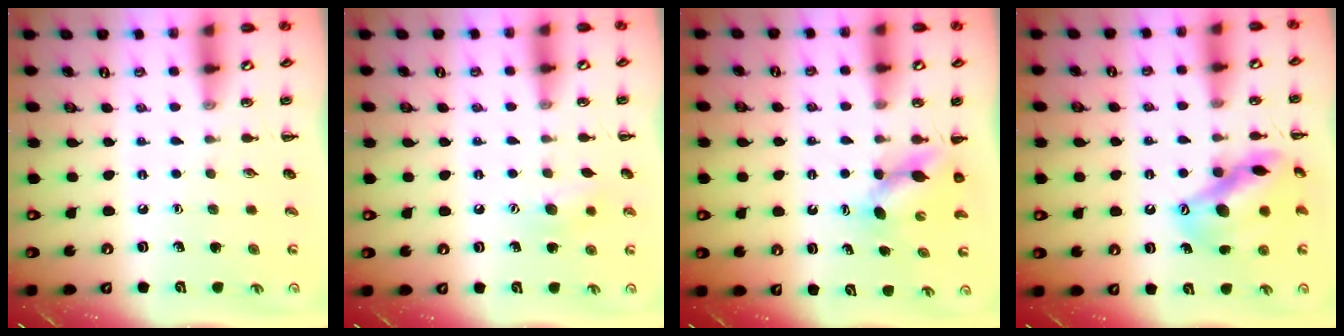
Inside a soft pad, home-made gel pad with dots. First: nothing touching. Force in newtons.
{"total": 6.9, "press": 6.7, "slide": 1.5}
{"total": 4.9, "press": 4.9, "slide": 0.5}
{"total": 15.6, "press": 15.3, "slide": 3.0}